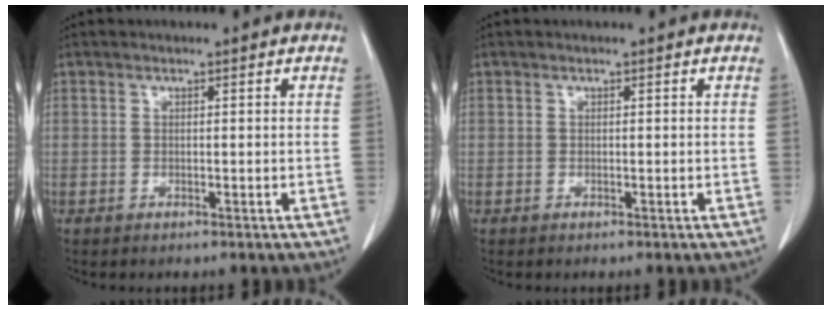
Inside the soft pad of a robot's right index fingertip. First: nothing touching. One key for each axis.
{"total": 0.0}